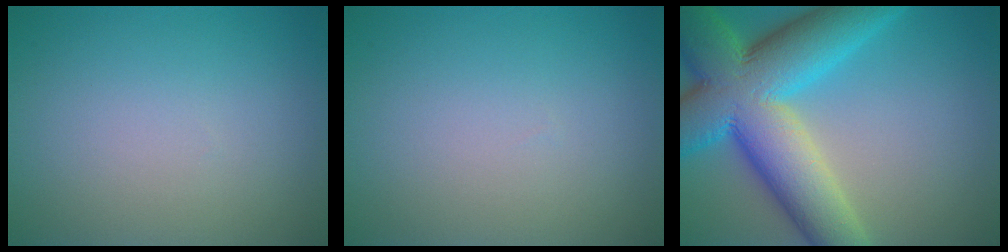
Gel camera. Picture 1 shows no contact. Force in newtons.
{"total": 0.0}
{"total": 14.1, "press": 14.1, "slide": 0.4}